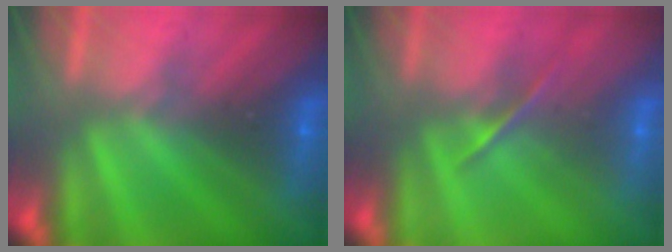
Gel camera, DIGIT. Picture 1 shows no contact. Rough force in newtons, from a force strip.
{"total": 1.4}